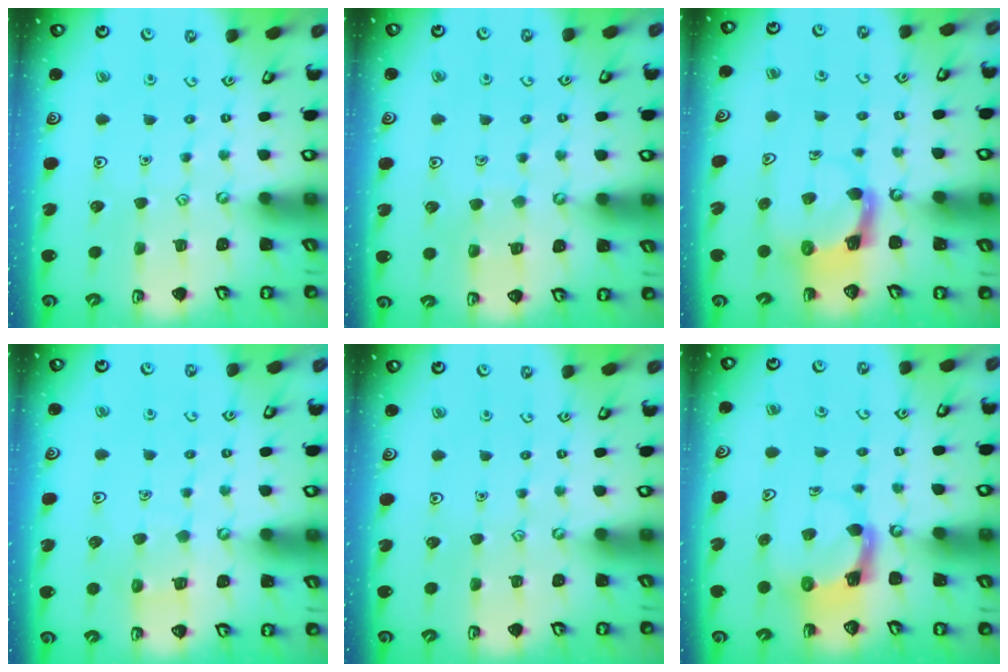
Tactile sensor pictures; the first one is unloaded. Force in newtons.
{"total": 4.7, "press": 4.6, "slide": 0.4}
{"total": 3.9, "press": 3.8, "slide": 0.7}
{"total": 5.6, "press": 5.6, "slide": 0.3}
{"total": 0.0}
{"total": 3.8, "press": 3.7, "slide": 0.7}